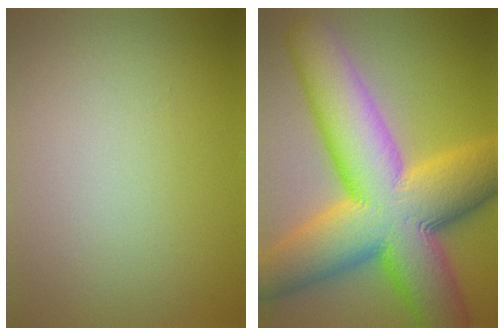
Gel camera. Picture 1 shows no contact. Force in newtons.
{"total": 17.4, "press": 17.4, "slide": 0.5}